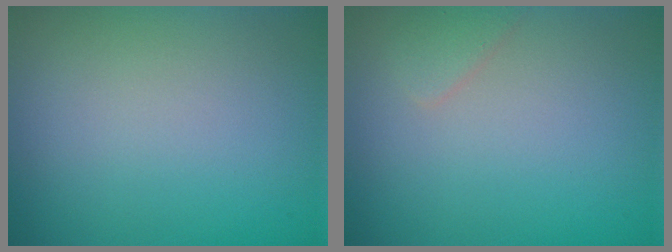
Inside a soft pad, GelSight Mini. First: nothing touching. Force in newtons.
{"total": 0.9, "press": 0.9, "slide": 0.1}